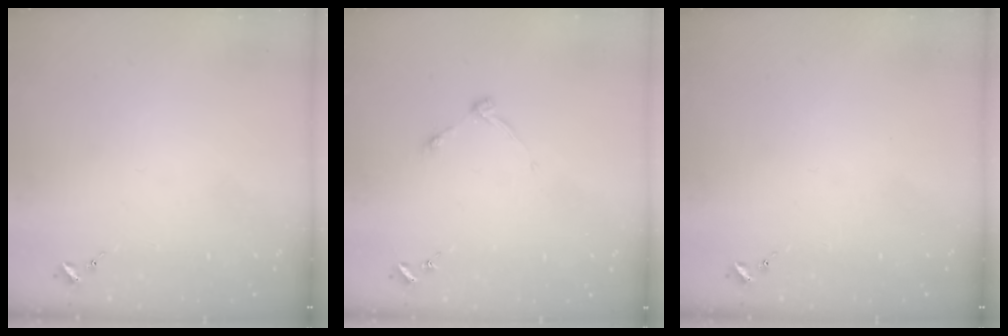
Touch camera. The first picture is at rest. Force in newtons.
{"total": 4.5, "press": 4.4, "slide": 0.6}
{"total": 0.0}